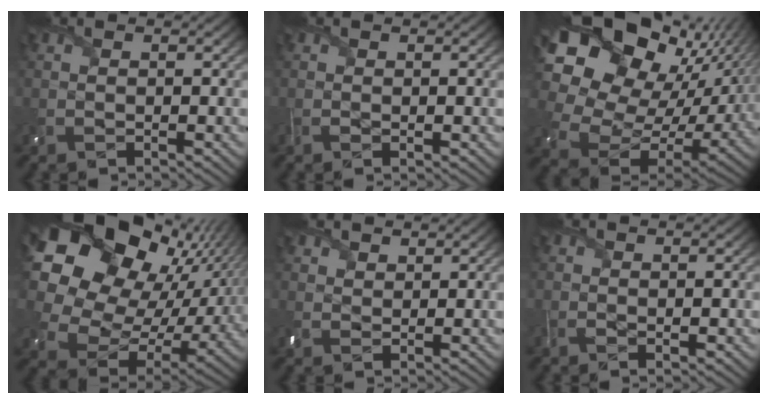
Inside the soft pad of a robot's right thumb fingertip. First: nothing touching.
{"total": 1.3, "force": [-0.1, 0.7, 1.0], "torque": [-0.026, -0.005, -0.003]}
{"total": 18.5, "force": [6.5, 12.7, 11.7], "torque": [-0.236, -0.001, 0.135]}
{"total": 20.9, "force": [7.2, 15.3, 12.2], "torque": [-0.285, 0.008, 0.157]}
{"total": 2.3, "force": [1.9, 1.2, 0.7], "torque": [-0.019, 0.004, 0.042]}
{"total": 1.6, "force": [-0.2, 0.9, 1.3], "torque": [-0.031, -0.006, -0.003]}